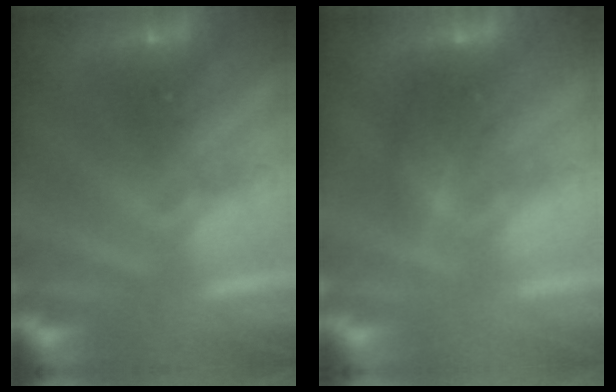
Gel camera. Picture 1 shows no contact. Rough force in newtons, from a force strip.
{"total": 2.8}